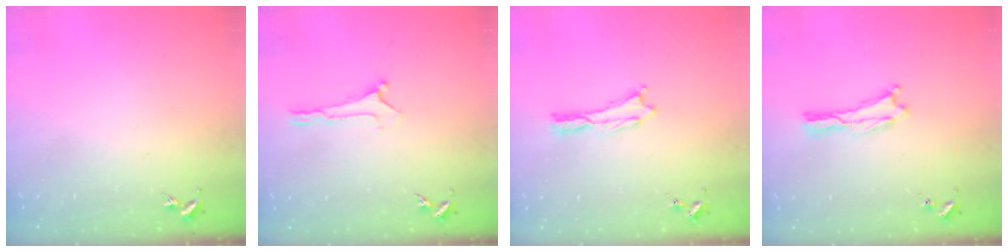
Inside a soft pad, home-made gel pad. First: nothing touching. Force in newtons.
{"total": 0.0}
{"total": 0.0}
{"total": 0.0}